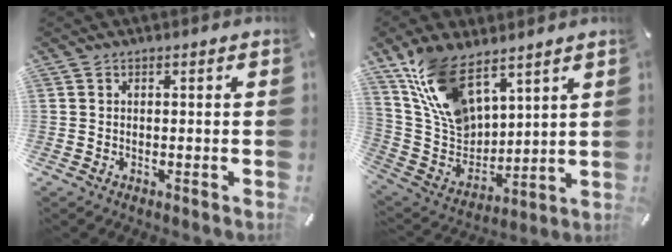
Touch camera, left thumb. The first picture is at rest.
{"total": 16.6, "force": [11.2, 9.2, 8.1], "torque": [-0.203, -0.055, 0.215]}